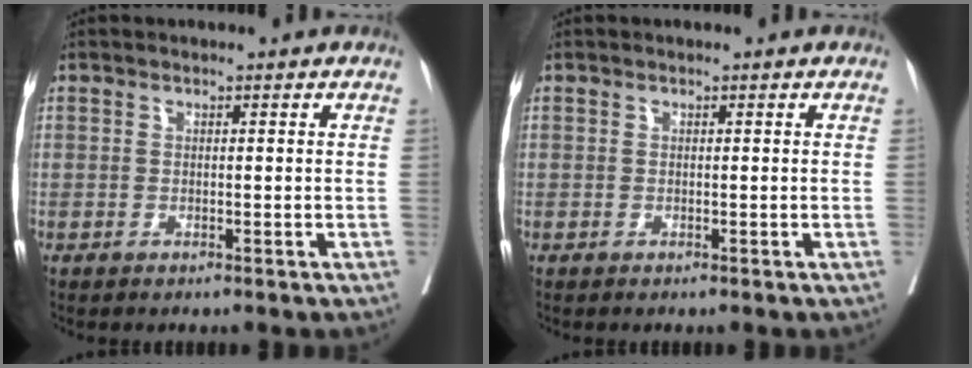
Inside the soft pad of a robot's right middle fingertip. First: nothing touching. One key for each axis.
{"total": 0.0}